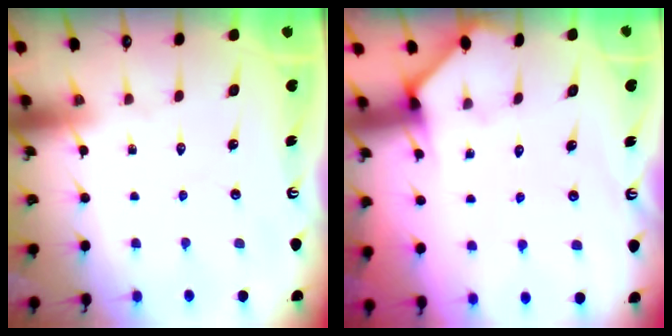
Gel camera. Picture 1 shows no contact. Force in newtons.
{"total": 1.7, "press": 1.6, "slide": 0.2}